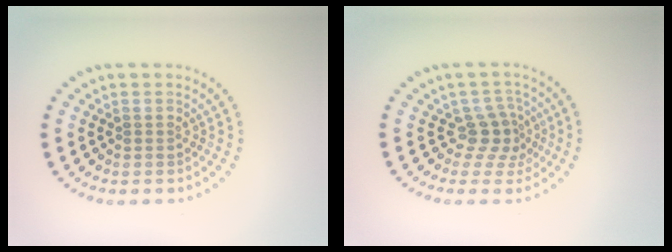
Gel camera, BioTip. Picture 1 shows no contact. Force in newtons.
{"total": 2.6, "press": 1.9, "slide": 1.8}